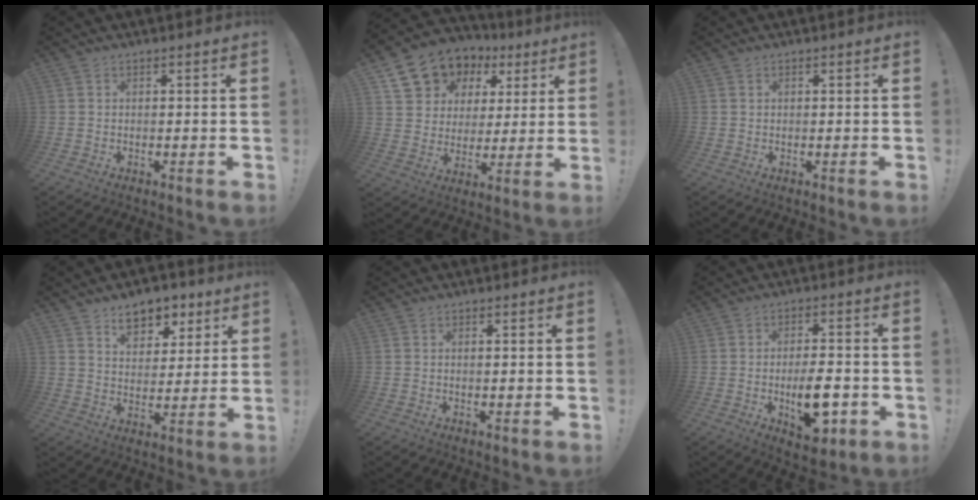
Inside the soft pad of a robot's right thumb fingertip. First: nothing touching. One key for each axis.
{"total": 13.0, "fx": 7.2, "fy": 9.9, "fz": 4.2, "tx": -0.068, "ty": -0.042, "tz": 0.146}
{"total": 0.0}
{"total": 9.6, "fx": 6.3, "fy": 6.1, "fz": 3.9, "tx": -0.044, "ty": -0.038, "tz": 0.117}
{"total": 0.7, "fx": 0.3, "fy": 0.1, "fz": 0.6, "tx": 0.002, "ty": -0.005, "tz": 0.002}
{"total": 12.2, "fx": -4.0, "fy": 5.3, "fz": 10.2, "tx": -0.151, "ty": 0.010, "tz": -0.064}